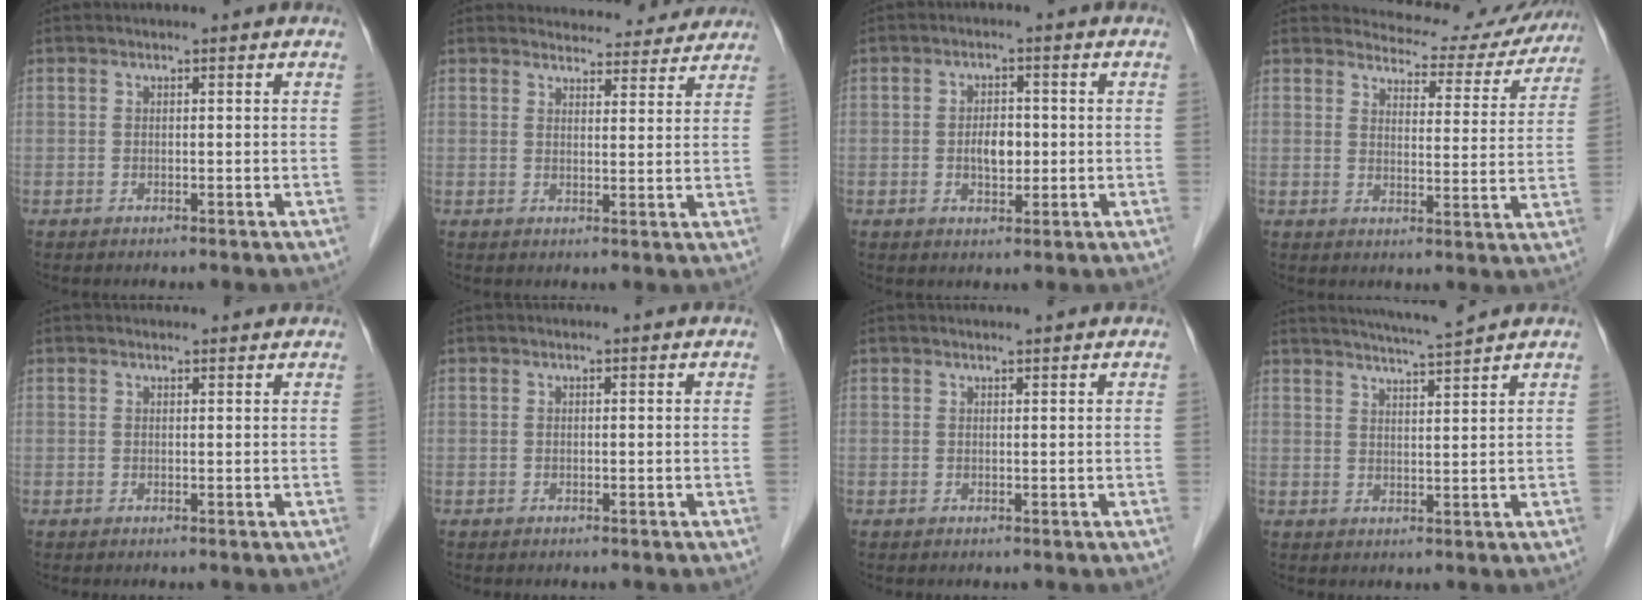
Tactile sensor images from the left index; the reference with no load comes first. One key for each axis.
{"total": 10.0, "fx": 9.6, "fy": 2.6, "fz": 1.0, "tx": 0.011, "ty": 0.007, "tz": 0.104}
{"total": 3.5, "fx": -0.3, "fy": 2.0, "fz": 2.9, "tx": -0.050, "ty": 0.003, "tz": -0.001}
{"total": 13.0, "fx": 12.5, "fy": 3.5, "fz": 1.1, "tx": 0.005, "ty": -0.018, "tz": 0.134}
{"total": 2.2, "fx": 2.1, "fy": 0.5, "fz": 0.2, "tx": -0.010, "ty": 0.011, "tz": 0.027}
{"total": 0.0}
{"total": 1.2, "fx": 1.1, "fy": -0.1, "fz": 0.3, "tx": -0.006, "ty": 0.004, "tz": 0.023}
{"total": 5.6, "fx": 5.1, "fy": -1.4, "fz": 1.8, "tx": -0.036, "ty": -0.002, "tz": 0.086}